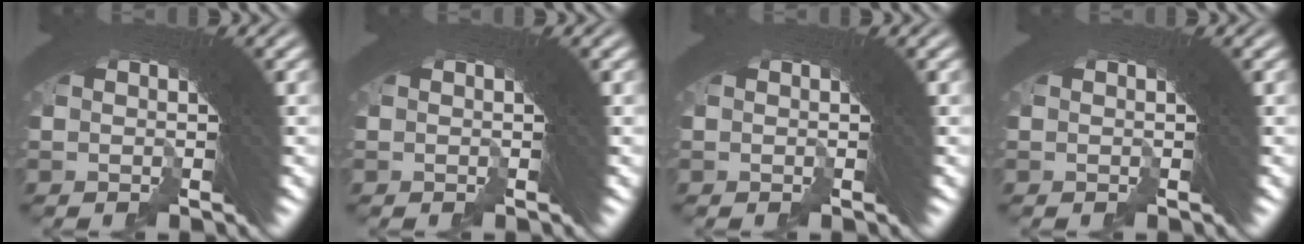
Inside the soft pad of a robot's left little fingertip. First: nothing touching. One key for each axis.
{"total": 0.0}
{"total": 0.0}
{"total": 0.0}